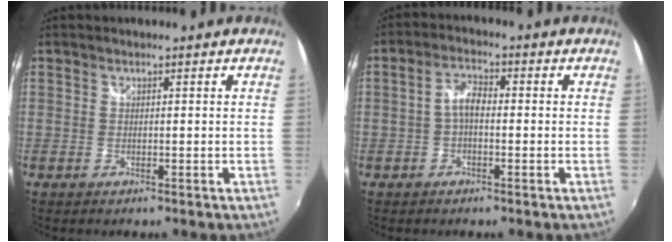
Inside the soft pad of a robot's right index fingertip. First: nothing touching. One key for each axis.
{"total": 3.6, "fx": -0.7, "fy": 1.9, "fz": 2.9, "tx": -0.059, "ty": 0.012, "tz": -0.014}